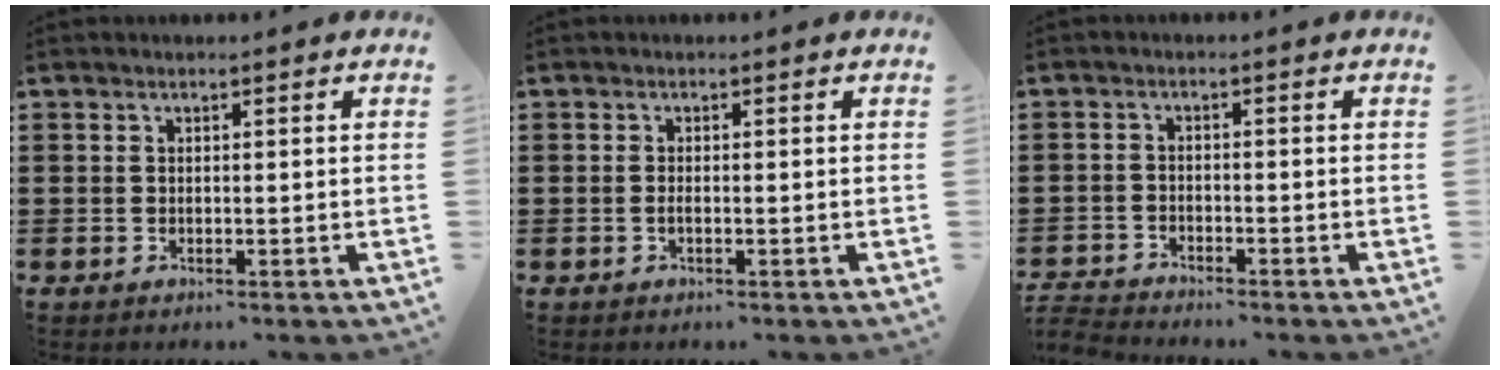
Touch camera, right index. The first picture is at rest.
{"total": 1.1, "force": [-0.4, 0.0, 1.0], "torque": [-0.021, -0.007, -0.005]}
{"total": 2.8, "force": [-2.8, 0.1, 0.0], "torque": [-0.003, 0.000, -0.061]}